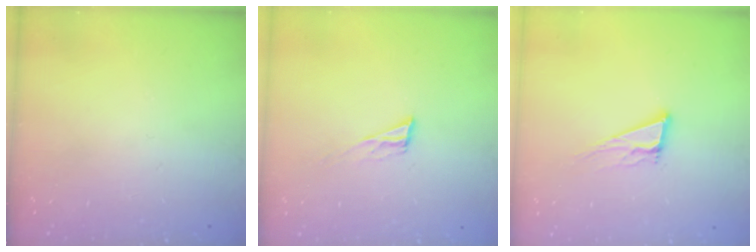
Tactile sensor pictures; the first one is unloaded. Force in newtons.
{"total": 5.9, "press": 5.8, "slide": 0.7}
{"total": 10.8, "press": 10.5, "slide": 2.6}